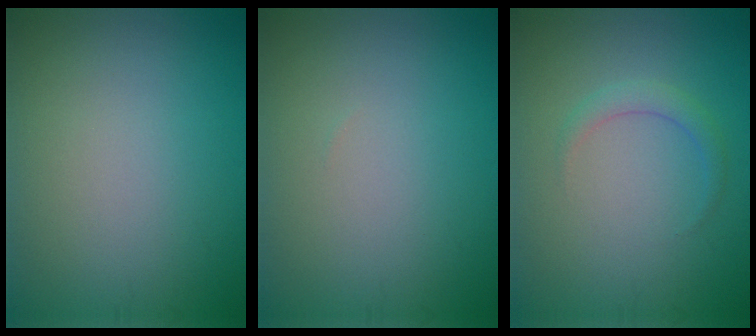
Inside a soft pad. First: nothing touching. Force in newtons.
{"total": 0.0}
{"total": 1.5, "press": 1.5, "slide": 0.1}